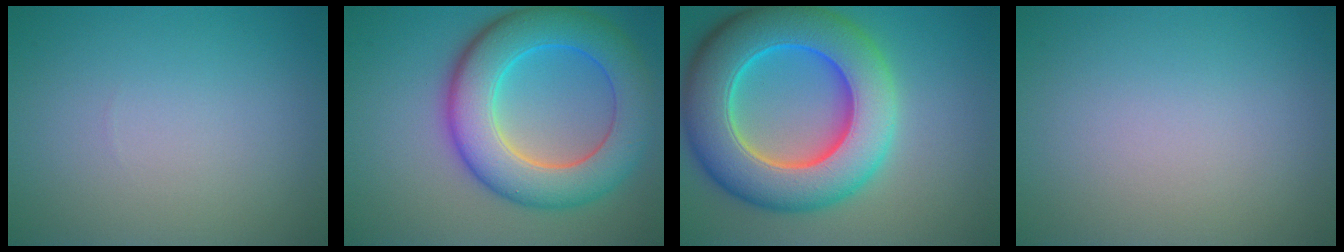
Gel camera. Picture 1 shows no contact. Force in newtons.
{"total": 9.5, "press": 9.5, "slide": 0.6}
{"total": 12.5, "press": 12.5, "slide": 0.3}
{"total": 0.0}